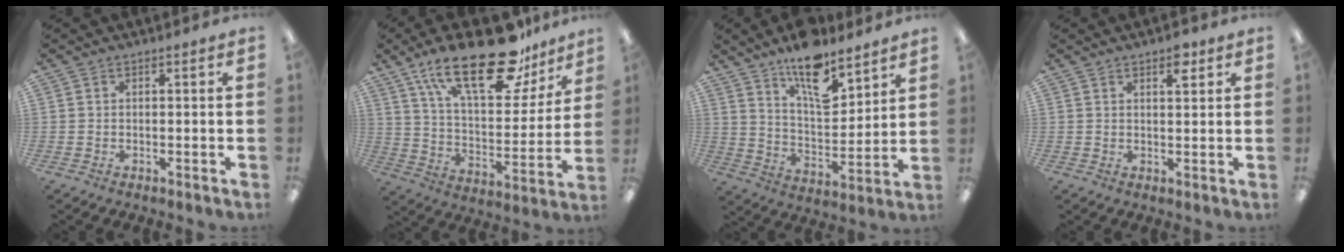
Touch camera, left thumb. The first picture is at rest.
{"total": 26.2, "force": [17.1, 10.3, 16.9], "torque": [-0.265, -0.096, 0.286]}
{"total": 14.6, "force": [10.9, 5.6, 7.9], "torque": [-0.118, -0.069, 0.188]}
{"total": 3.9, "force": [2.6, 1.4, 2.6], "torque": [-0.025, -0.011, 0.038]}